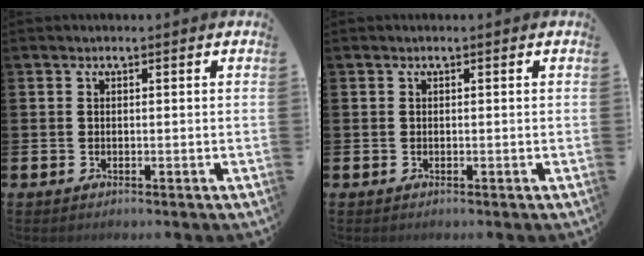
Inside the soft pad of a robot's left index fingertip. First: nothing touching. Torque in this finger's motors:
{"motor_torque": [0.00, 0.00, 0.00, 0.00]}